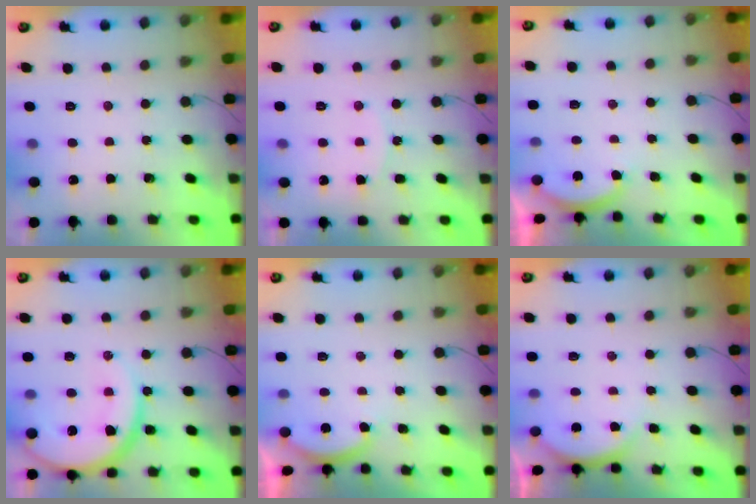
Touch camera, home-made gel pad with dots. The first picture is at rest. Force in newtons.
{"total": 8.1, "press": 8.1, "slide": 0.6}
{"total": 2.5, "press": 2.5, "slide": 0.5}
{"total": 16.6, "press": 16.5, "slide": 1.8}
{"total": 2.5, "press": 2.5, "slide": 0.5}
{"total": 3.6, "press": 3.2, "slide": 1.8}